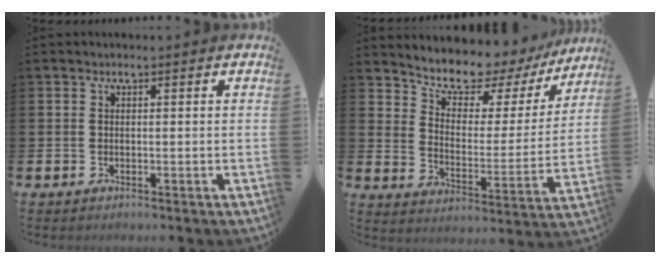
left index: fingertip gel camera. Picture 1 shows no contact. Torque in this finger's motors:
{"motor_torque": [1.25, -0.89, 0.26, 0.09]}